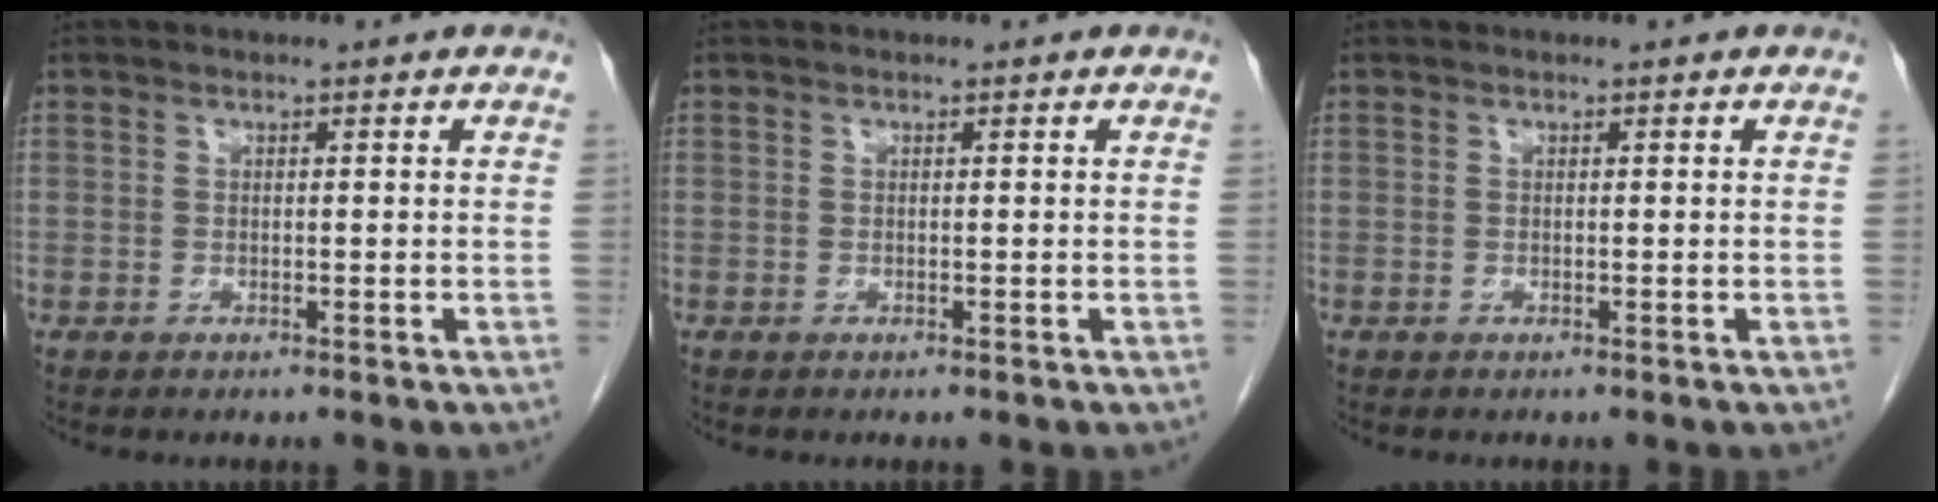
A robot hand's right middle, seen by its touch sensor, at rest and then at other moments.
{"total": 0.0}
{"total": 0.0}